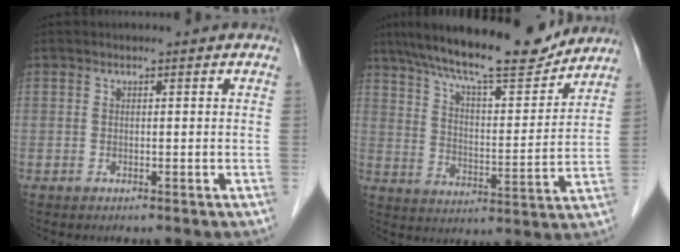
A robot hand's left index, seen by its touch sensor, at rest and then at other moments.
{"total": 17.4, "force": [15.2, 2.7, 8.0], "torque": [-0.140, 0.007, 0.239]}